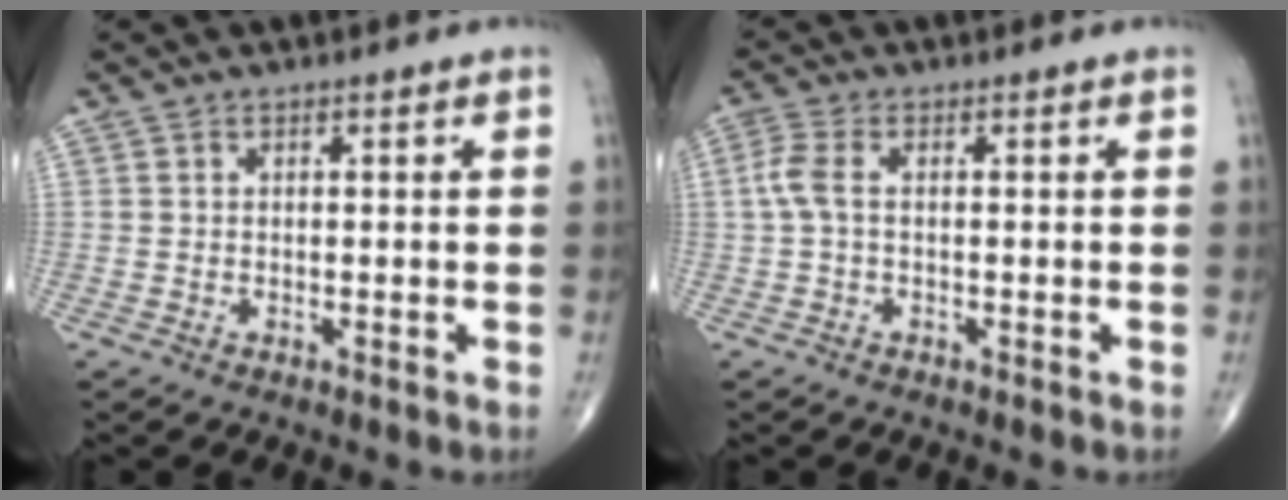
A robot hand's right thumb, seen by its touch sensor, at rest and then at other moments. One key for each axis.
{"total": 3.5, "fx": 0.0, "fy": 1.5, "fz": 3.2, "tx": -0.090, "ty": 0.005, "tz": -0.004}